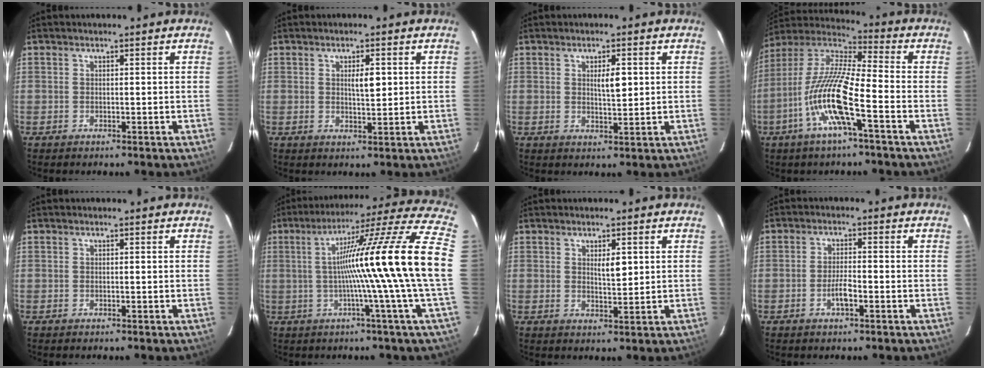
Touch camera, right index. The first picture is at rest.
{"total": 3.0, "force": [0.8, 0.8, 2.8], "torque": [-0.045, -0.001, 0.013]}
{"total": 3.2, "force": [0.9, 0.8, 3.0], "torque": [-0.049, -0.002, 0.015]}
{"total": 14.7, "force": [-5.3, 1.5, 13.6], "torque": [-0.282, 0.002, -0.108]}
{"total": 0.0}
{"total": 20.8, "force": [-0.8, -3.1, 20.5], "torque": [-0.284, 0.004, -0.035]}
{"total": 2.8, "force": [1.0, 0.8, 2.5], "torque": [-0.042, -0.003, 0.019]}
{"total": 3.2, "force": [-1.3, 0.7, 2.9], "torque": [-0.055, 0.002, -0.025]}